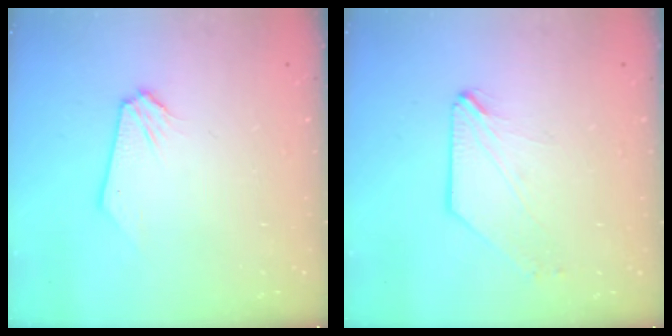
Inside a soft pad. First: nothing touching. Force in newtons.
{"total": 0.8, "press": 0.8, "slide": 0.2}